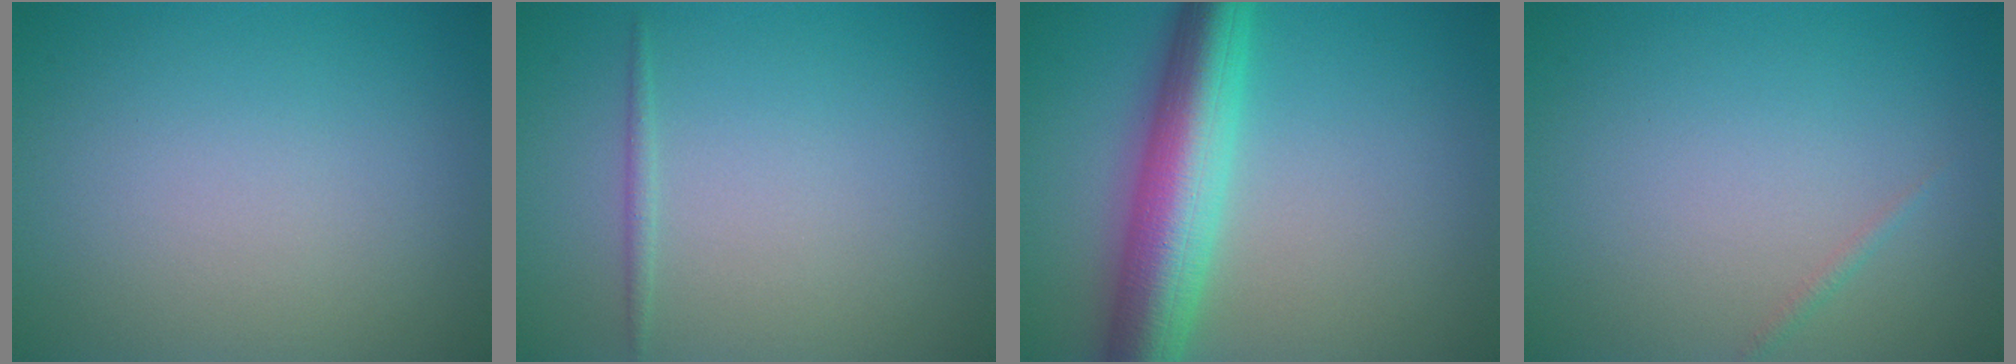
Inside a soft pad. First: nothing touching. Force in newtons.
{"total": 0.7, "press": 0.7, "slide": 0.0}
{"total": 8.0, "press": 8.0, "slide": 0.1}
{"total": 0.6, "press": 0.6, "slide": 0.0}